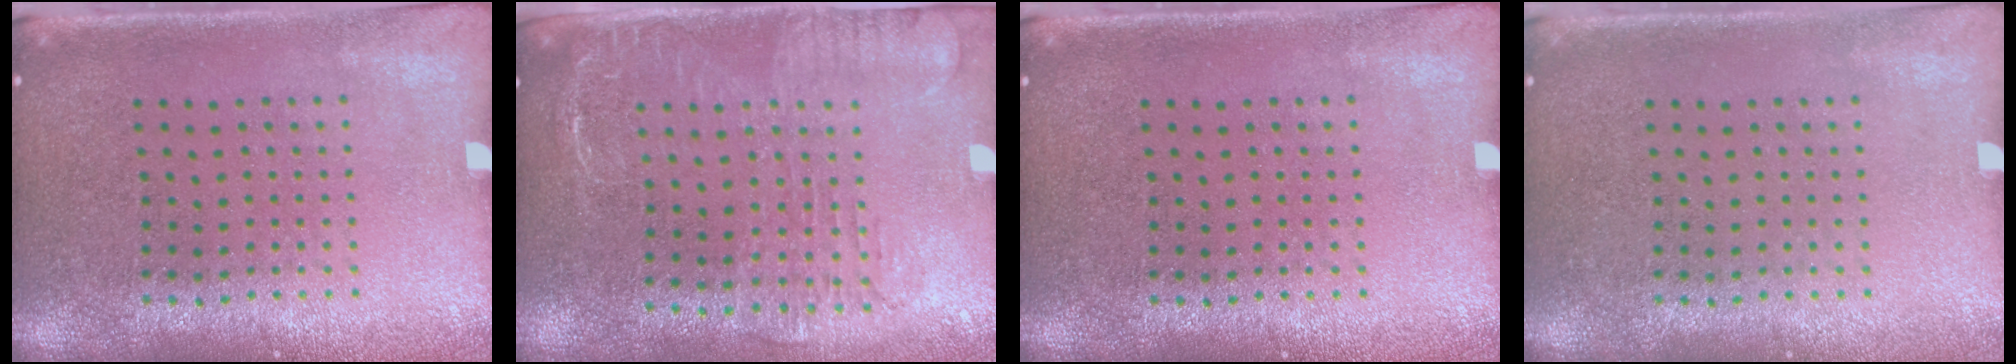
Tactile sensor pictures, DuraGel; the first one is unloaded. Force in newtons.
{"total": 1.9, "press": 1.6, "slide": 1.1}
{"total": 0.0}
{"total": 0.0}